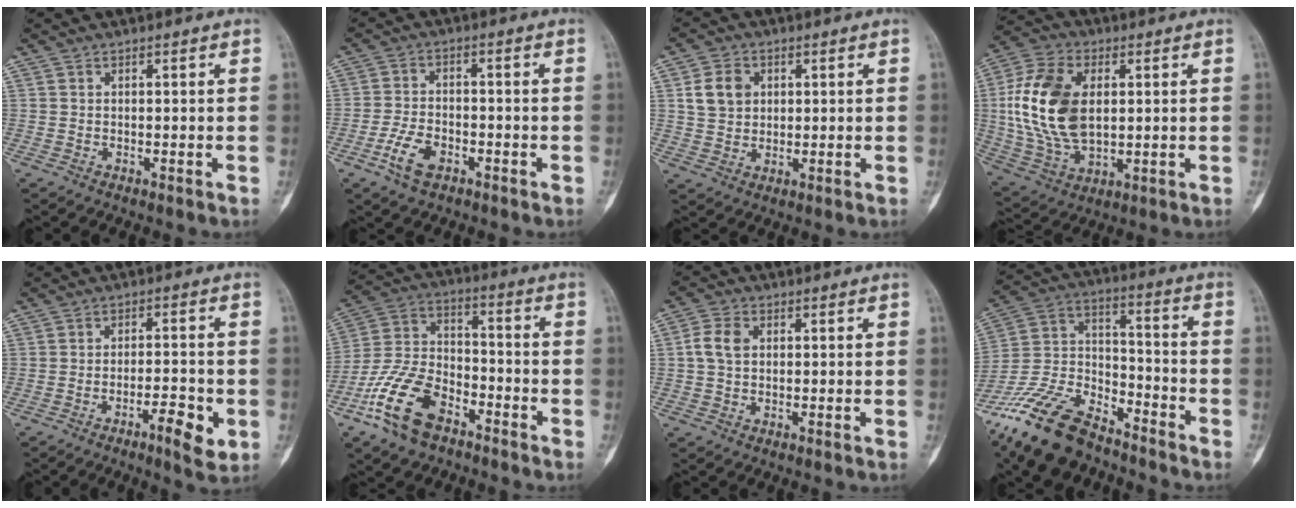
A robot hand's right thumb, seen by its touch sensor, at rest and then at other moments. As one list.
[{"total": 6.4, "force": [-3.4, 3.6, 4.1], "torque": [-0.079, 0.015, -0.065]}, {"total": 6.4, "force": [1.8, 5.2, 3.4], "torque": [-0.044, -0.004, 0.032]}, {"total": 18.6, "force": [2.2, 11.5, 14.4], "torque": [-0.282, -0.006, 0.045]}, {"total": 6.7, "force": [-2.7, 1.8, 5.9], "torque": [-0.087, 0.011, -0.041]}, {"total": 15.3, "force": [-8.7, 8.5, 9.4], "torque": [-0.186, 0.053, -0.174]}, {"total": 4.6, "force": [0.6, 3.4, 3.1], "torque": [-0.064, 0.010, 0.007]}, {"total": 19.7, "force": [-14.8, 8.5, 9.8], "torque": [-0.200, 0.064, -0.281]}]